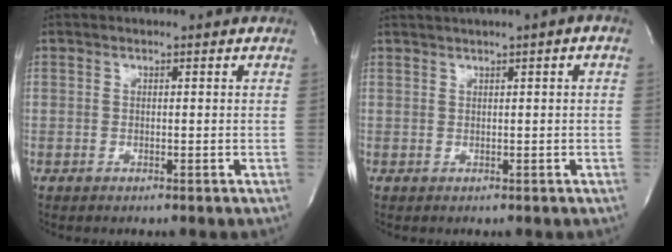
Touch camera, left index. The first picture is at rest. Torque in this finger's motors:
{"motor_torque": [0.09, -0.32, 0.79, 0.18]}